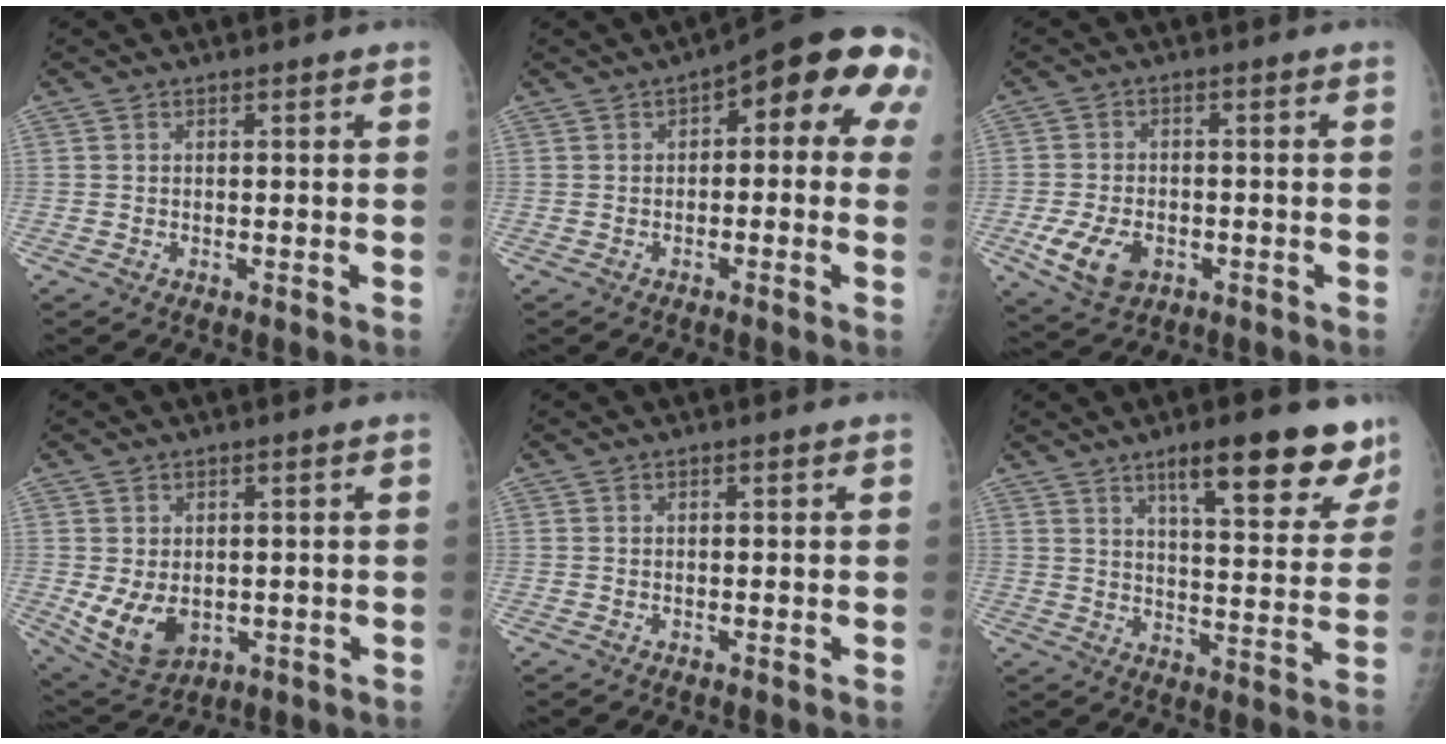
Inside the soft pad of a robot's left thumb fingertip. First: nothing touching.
{"total": 13.5, "force": [3.4, 5.8, 11.7], "torque": [-0.106, 0.028, 0.025]}
{"total": 8.1, "force": [-2.8, 5.4, 5.3], "torque": [-0.096, 0.004, -0.042]}
{"total": 8.4, "force": [-0.9, 6.0, 5.9], "torque": [-0.096, -0.013, 0.008]}
{"total": 0.0}
{"total": 16.3, "force": [11.0, 4.5, 11.2], "torque": [-0.105, -0.059, 0.157]}